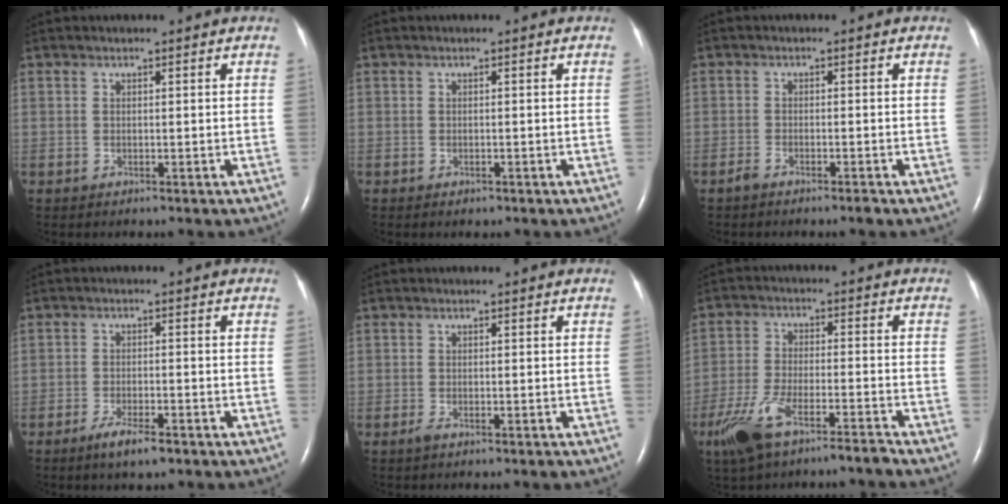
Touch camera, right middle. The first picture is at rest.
{"total": 0.6, "force": [-0.4, 0.4, 0.3], "torque": [-0.008, -0.001, -0.003]}
{"total": 1.8, "force": [-1.5, 0.1, 1.0], "torque": [-0.023, -0.003, -0.029]}
{"total": 4.1, "force": [-2.7, 0.7, 2.9], "torque": [-0.059, -0.005, -0.047]}
{"total": 1.2, "force": [-0.9, 0.1, 0.8], "torque": [-0.019, -0.003, -0.018]}
{"total": 9.0, "force": [-6.4, 1.3, 6.1], "torque": [-0.132, -0.013, -0.123]}